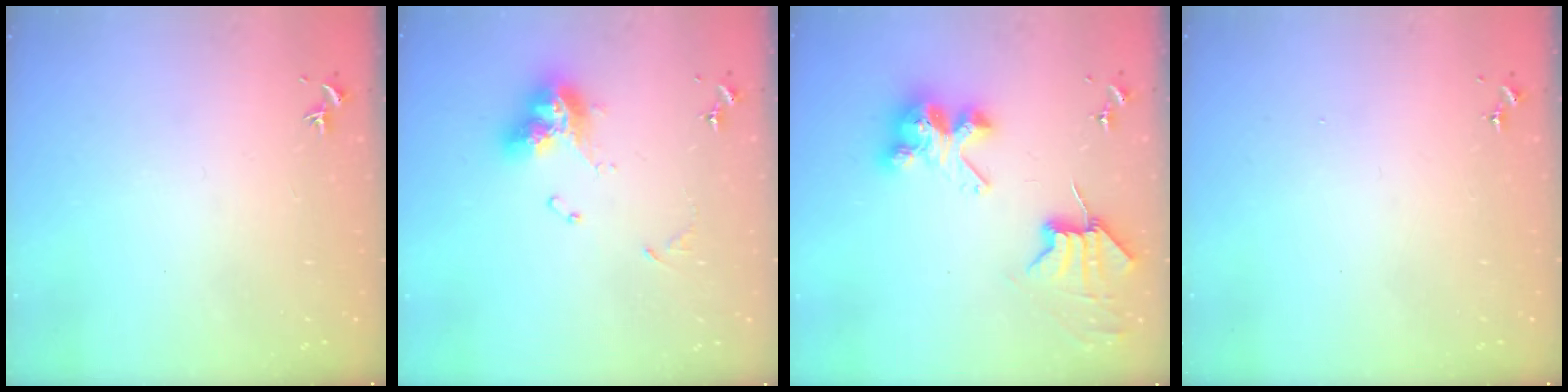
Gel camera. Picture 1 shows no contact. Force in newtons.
{"total": 12.3, "press": 12.2, "slide": 1.5}
{"total": 9.0, "press": 8.9, "slide": 1.2}
{"total": 0.0}